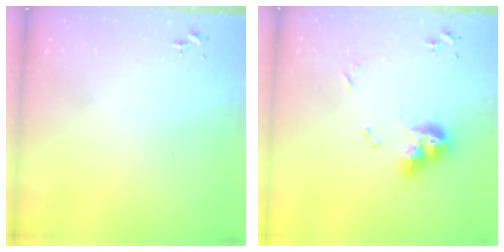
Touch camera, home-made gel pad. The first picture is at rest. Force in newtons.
{"total": 12.9, "press": 12.9, "slide": 1.0}